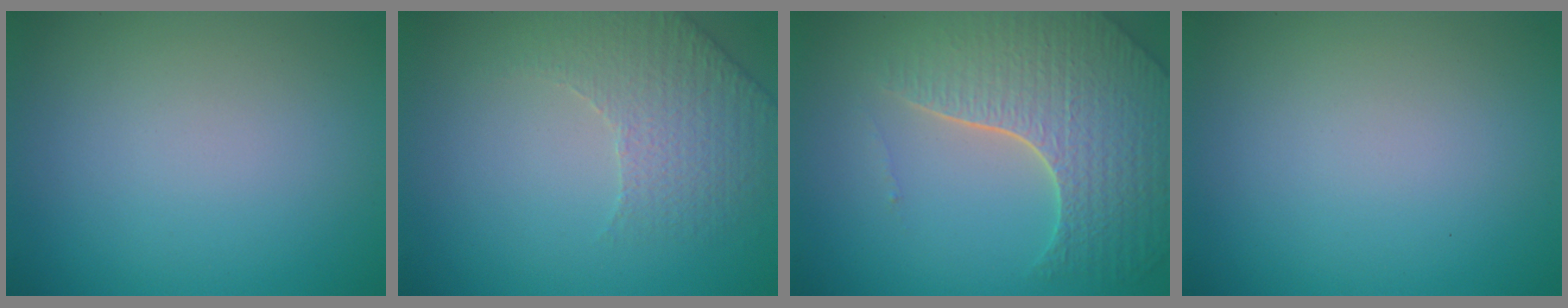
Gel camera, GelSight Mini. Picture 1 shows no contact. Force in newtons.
{"total": 2.2, "press": 2.0, "slide": 1.0}
{"total": 7.6, "press": 5.6, "slide": 5.1}
{"total": 0.0}